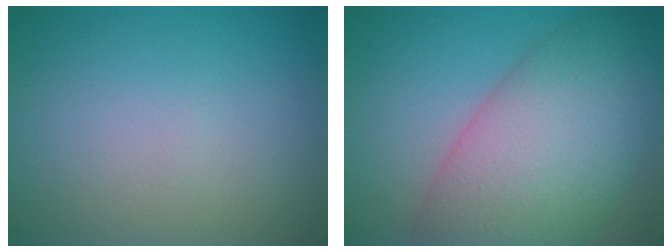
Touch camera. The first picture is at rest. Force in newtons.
{"total": 11.2, "press": 11.2, "slide": 0.4}